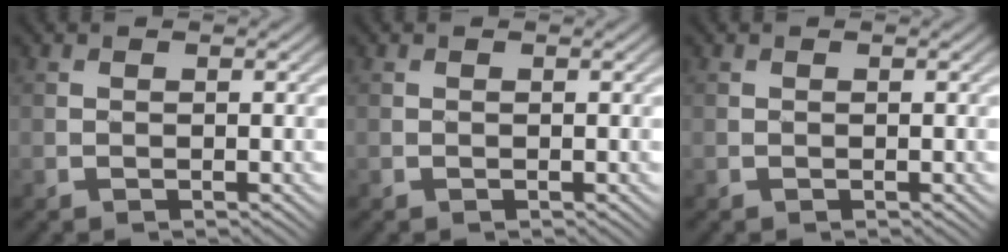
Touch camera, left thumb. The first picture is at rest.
{"total": 0.0}
{"total": 0.0}